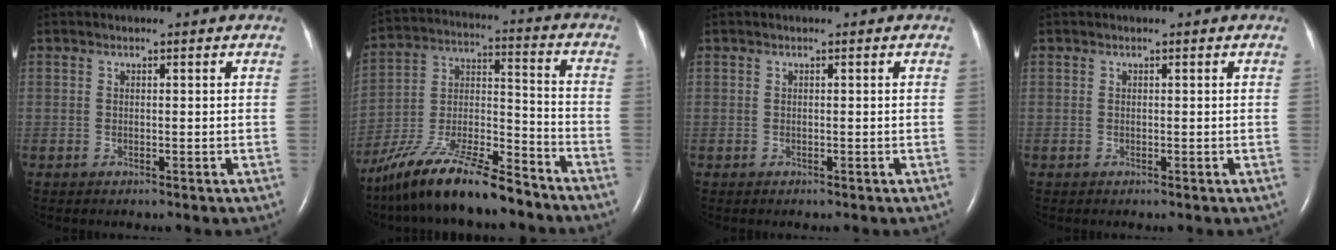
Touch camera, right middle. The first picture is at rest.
{"total": 18.1, "force": [-14.6, 3.1, 10.3], "torque": [-0.208, -0.016, -0.265]}
{"total": 0.0}
{"total": 0.0}